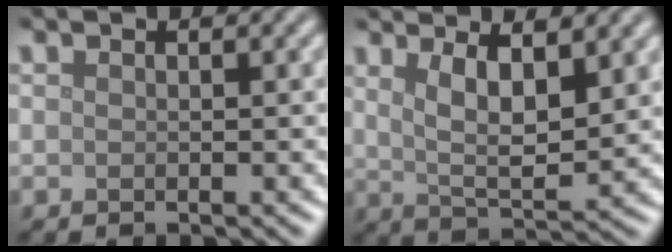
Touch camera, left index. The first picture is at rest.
{"total": 5.7, "force": [2.3, 1.8, 4.9], "torque": [-0.090, -0.010, 0.044]}